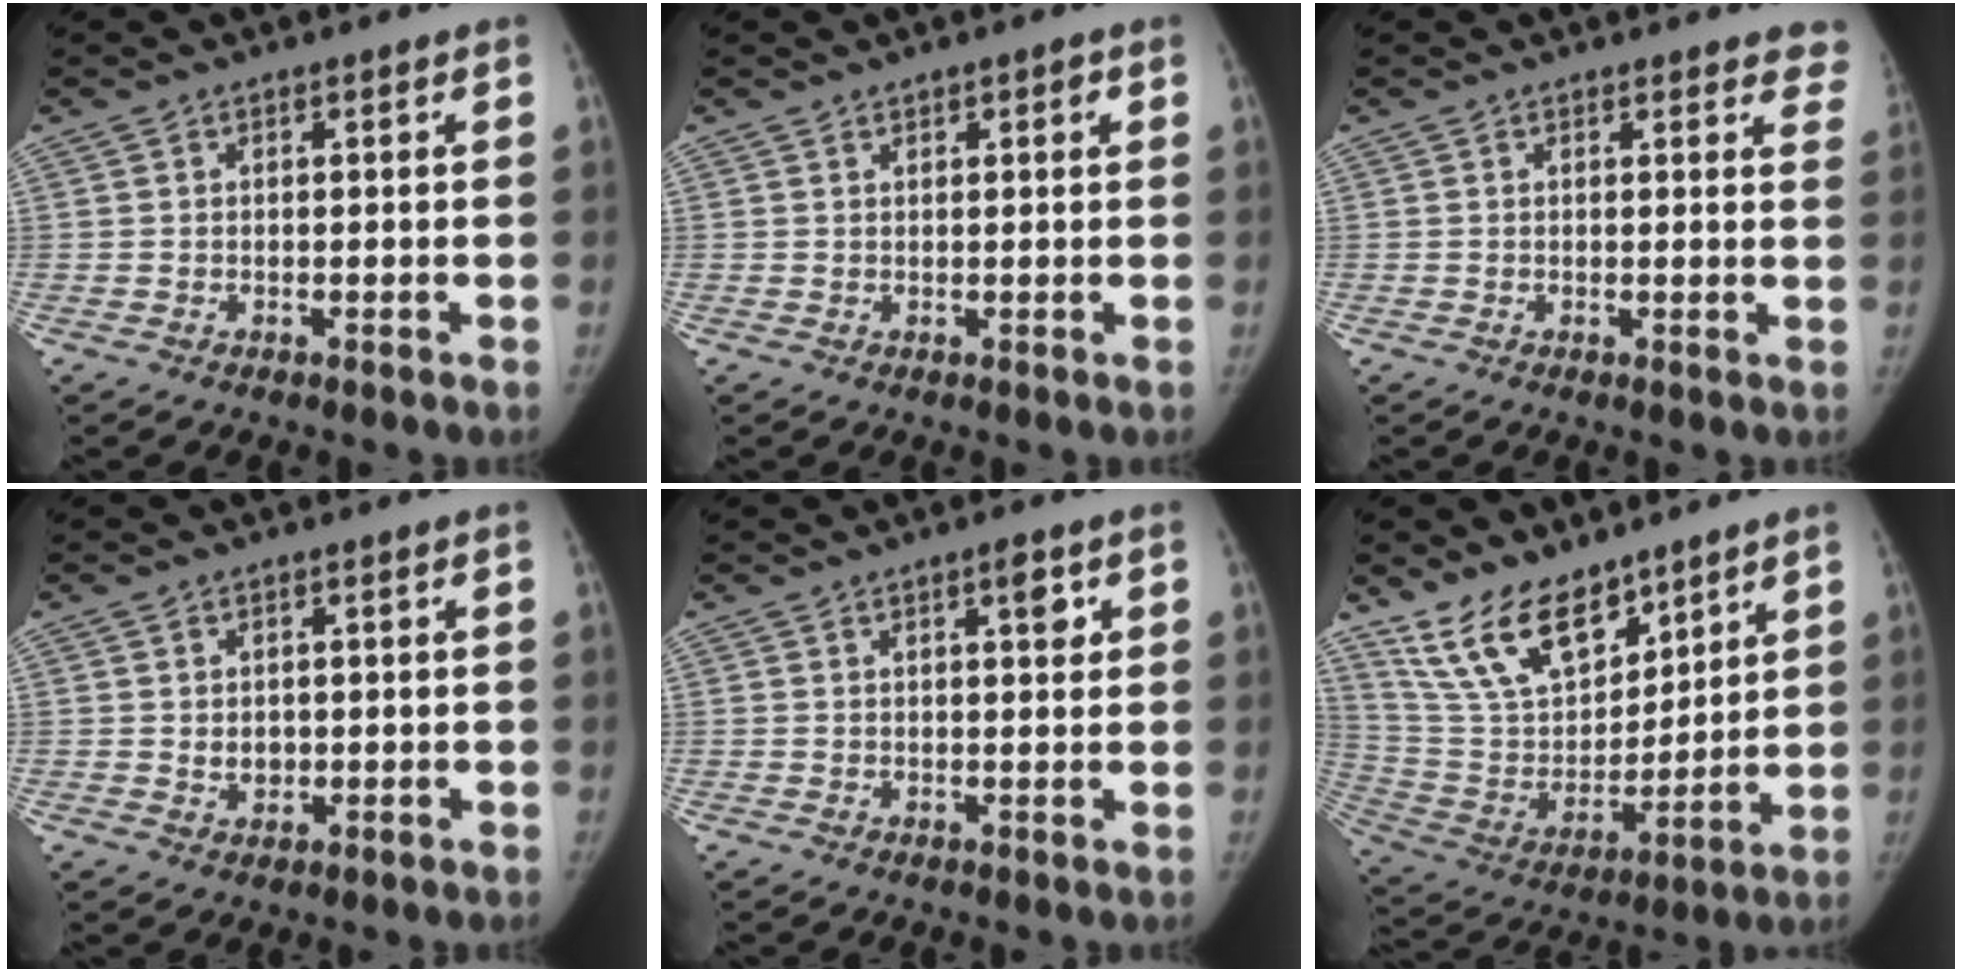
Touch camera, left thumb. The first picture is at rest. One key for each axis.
{"total": 1.6, "fx": 0.8, "fy": 0.6, "fz": 1.3, "tx": -0.013, "ty": -0.001, "tz": 0.011}
{"total": 4.9, "fx": 4.3, "fy": 1.7, "fz": 1.6, "tx": 0.016, "ty": -0.019, "tz": 0.028}
{"total": 2.6, "fx": 0.1, "fy": 2.1, "fz": 1.6, "tx": -0.012, "ty": -0.001, "tz": 0.005}
{"total": 3.0, "fx": 1.3, "fy": 0.9, "fz": 2.6, "tx": -0.031, "ty": -0.004, "tz": 0.018}
{"total": 16.9, "fx": 12.2, "fy": 8.4, "fz": 8.1, "tx": -0.106, "ty": -0.062, "tz": 0.243}